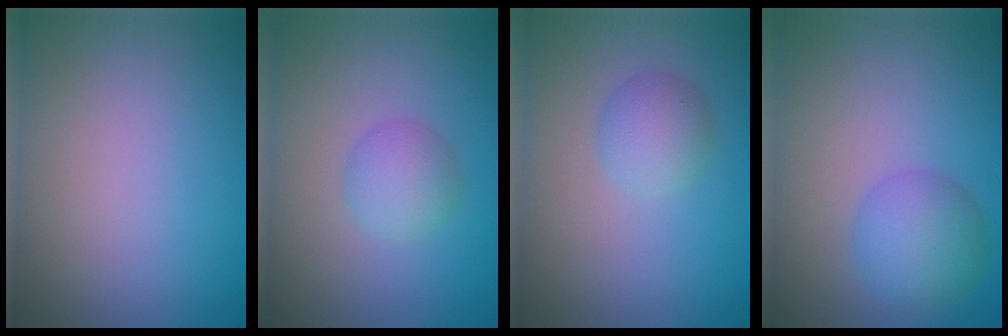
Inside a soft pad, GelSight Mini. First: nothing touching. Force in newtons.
{"total": 2.3, "press": 2.3, "slide": 0.1}
{"total": 2.4, "press": 2.4, "slide": 0.1}
{"total": 4.0, "press": 4.0, "slide": 0.2}